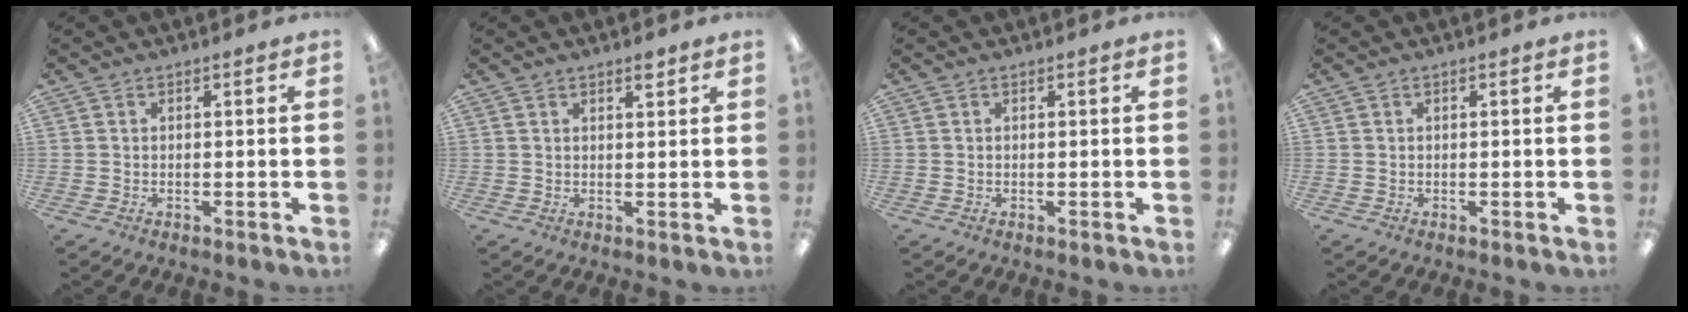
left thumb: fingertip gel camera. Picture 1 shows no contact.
{"total": 2.0, "force": [1.6, 0.7, 0.9], "torque": [-0.004, -0.007, 0.026]}
{"total": 0.0}
{"total": 0.0}